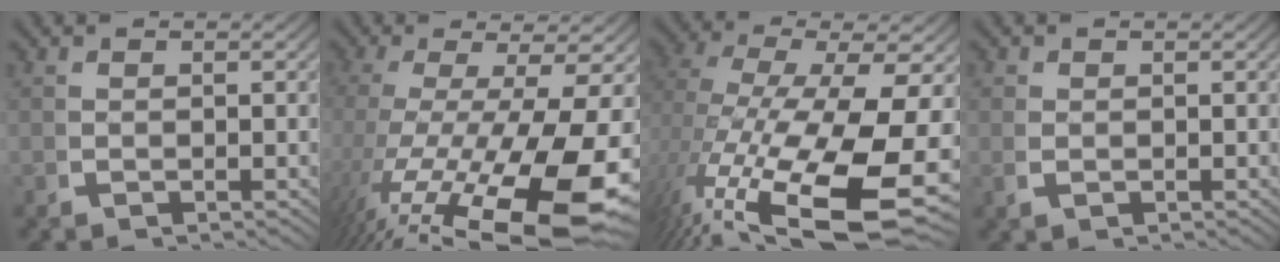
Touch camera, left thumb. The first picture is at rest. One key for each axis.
{"total": 15.3, "fx": -4.1, "fy": 8.1, "fz": 12.3, "tx": -0.256, "ty": -0.069, "tz": -0.016}
{"total": 15.3, "fx": -4.3, "fy": 7.9, "fz": 12.4, "tx": -0.266, "ty": -0.075, "tz": -0.016}
{"total": 1.2, "fx": 0.2, "fy": 1.1, "fz": 0.6, "tx": -0.023, "ty": -0.012, "tz": 0.011}